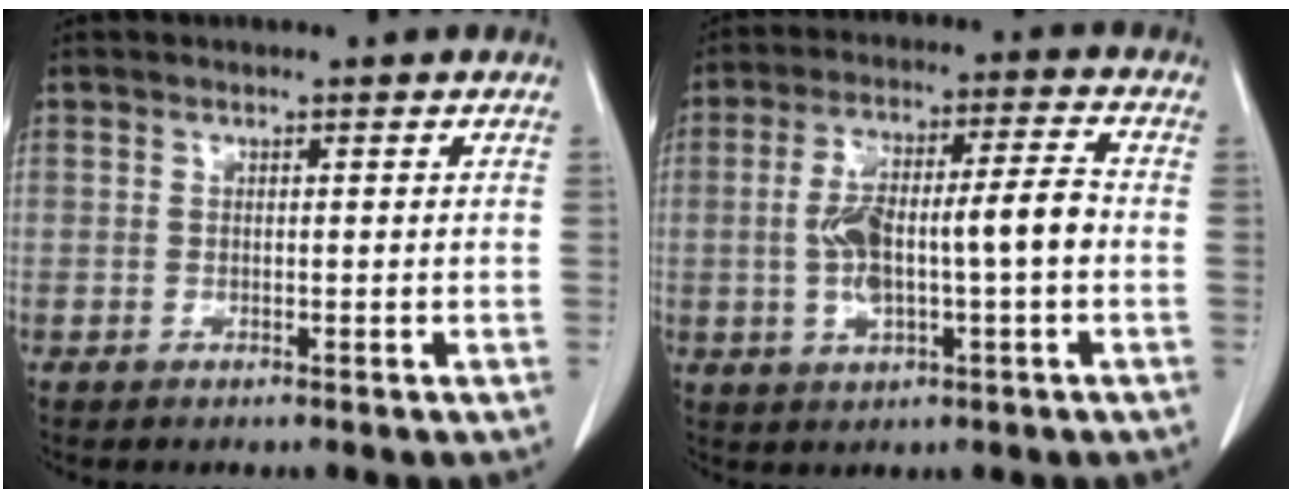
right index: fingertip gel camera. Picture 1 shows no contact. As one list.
[{"total": 11.6, "force": [-1.2, 2.4, 11.2], "torque": [-0.210, 0.023, -0.016]}]